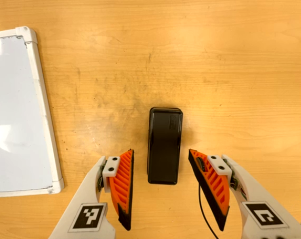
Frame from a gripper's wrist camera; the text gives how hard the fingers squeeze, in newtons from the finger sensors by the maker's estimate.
{"total": 0.0}